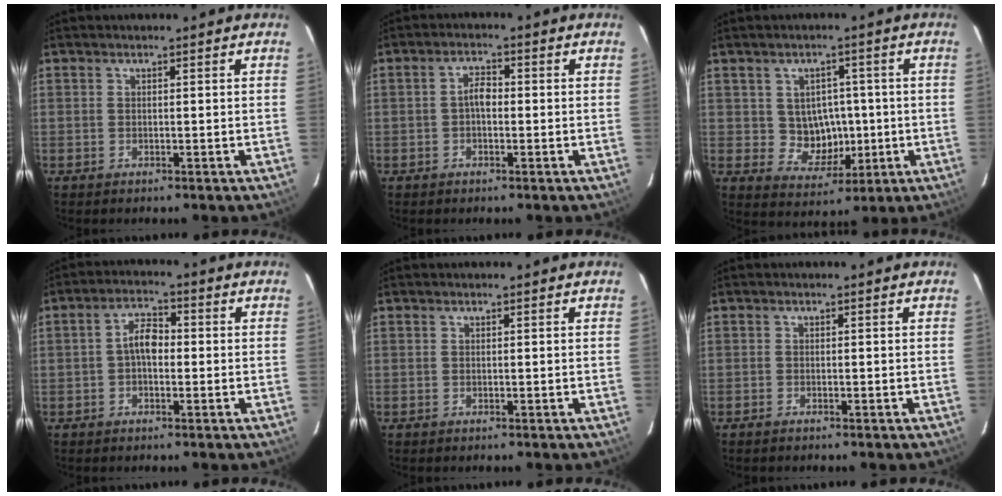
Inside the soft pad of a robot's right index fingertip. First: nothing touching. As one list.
[{"total": 2.7, "force": [-0.4, 1.5, 2.2], "torque": [-0.041, 0.011, -0.009]}, {"total": 7.1, "force": [-0.1, 6.5, 2.7], "torque": [-0.055, 0.011, 0.015]}, {"total": 4.4, "force": [-0.4, 2.5, 3.6], "torque": [-0.066, 0.016, -0.009]}, {"total": 0.0}, {"total": 0.7, "force": [-0.6, 0.2, 0.1], "torque": [-0.005, 0.000, -0.014]}]